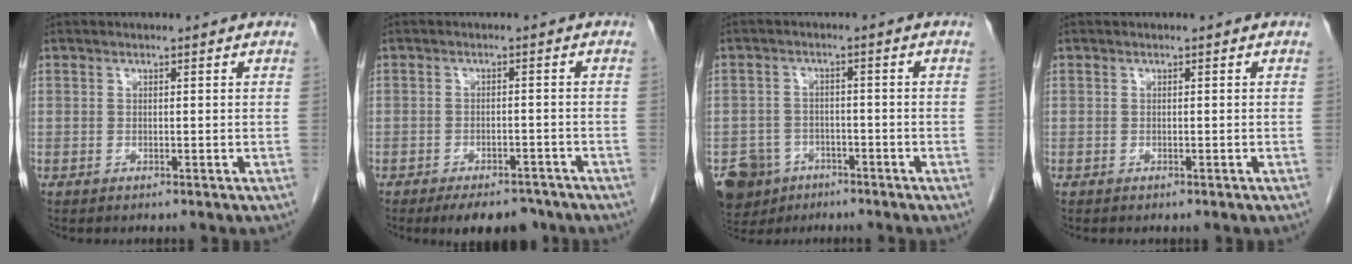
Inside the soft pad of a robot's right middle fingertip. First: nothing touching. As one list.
[{"total": 7.8, "force": [-6.2, 3.3, 3.3], "torque": [-0.036, 0.002, -0.086]}, {"total": 7.1, "force": [-4.6, 5.2, 1.4], "torque": [-0.033, 0.003, -0.074]}, {"total": 0.6, "force": [-0.5, 0.2, 0.3], "torque": [-0.006, -0.001, -0.006]}]